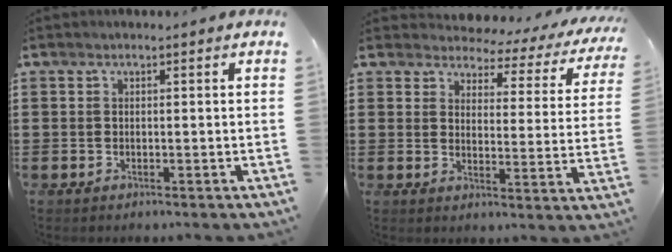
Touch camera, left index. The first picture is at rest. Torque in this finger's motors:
{"motor_torque": [1.10, -1.04, 0.24, 0.02]}